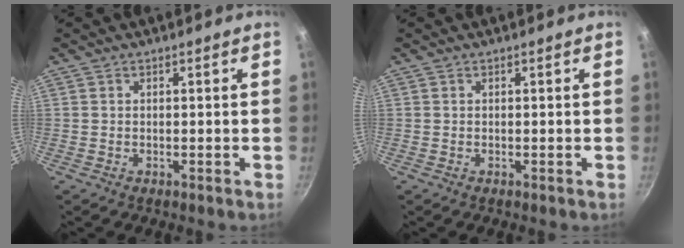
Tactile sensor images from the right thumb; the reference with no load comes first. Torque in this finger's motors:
{"motor_torque": [0.00, 0.00, 0.13, 0.11, 0.02]}